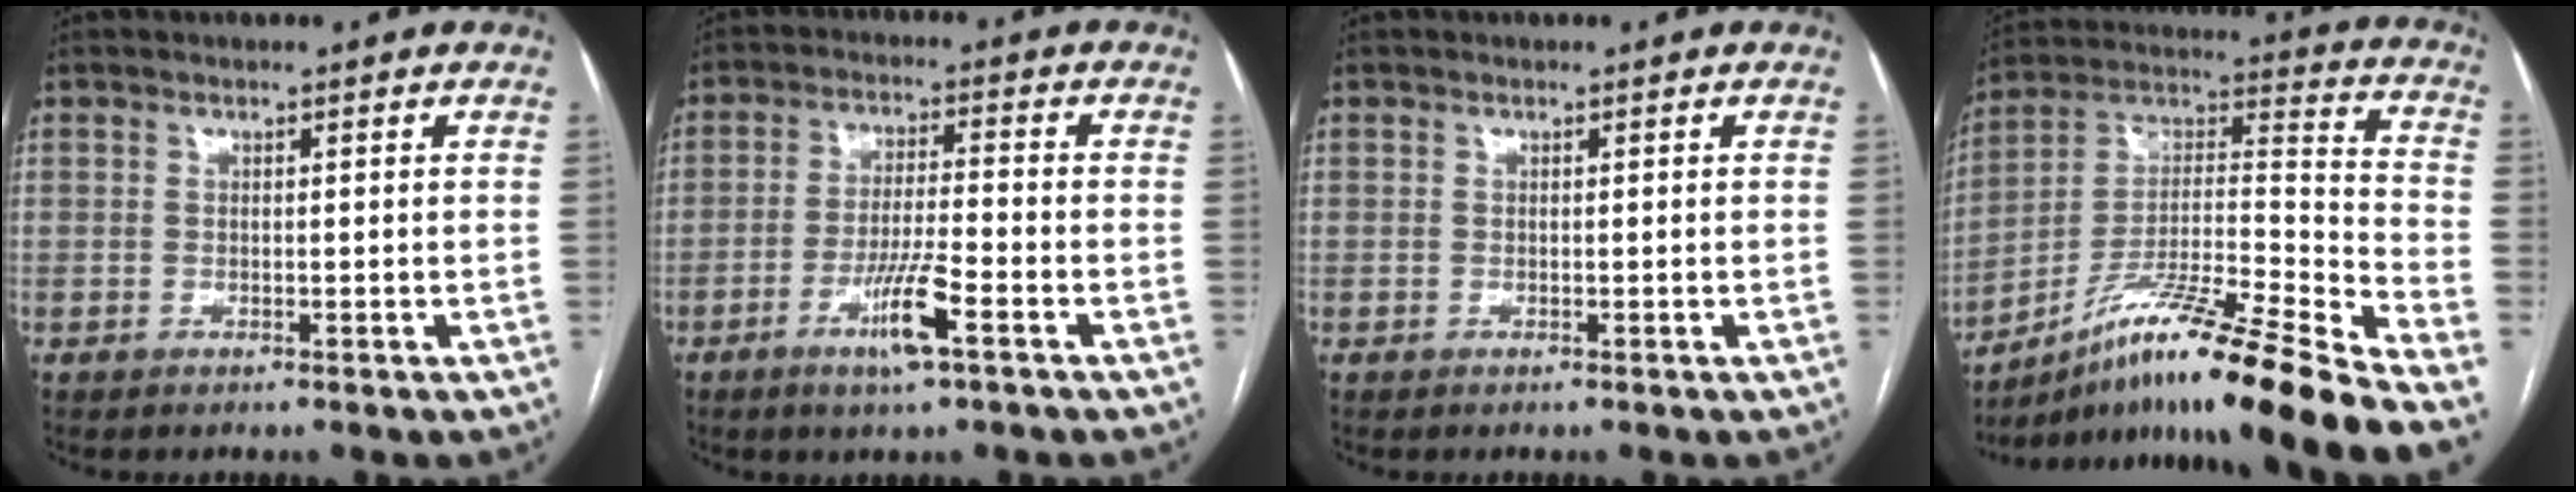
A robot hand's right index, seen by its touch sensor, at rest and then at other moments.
{"total": 7.5, "force": [-3.9, 0.2, 6.4], "torque": [-0.124, -0.009, -0.070]}
{"total": 0.0}
{"total": 23.4, "force": [-17.8, -1.6, 15.0], "torque": [-0.230, 0.002, -0.314]}